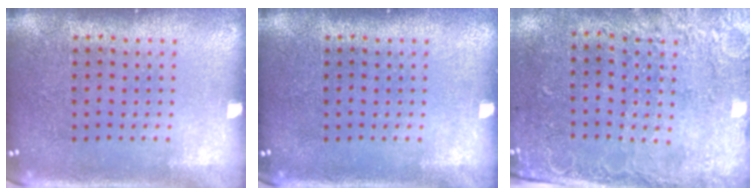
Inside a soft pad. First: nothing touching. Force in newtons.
{"total": 0.0}
{"total": 2.6, "press": 2.1, "slide": 1.5}